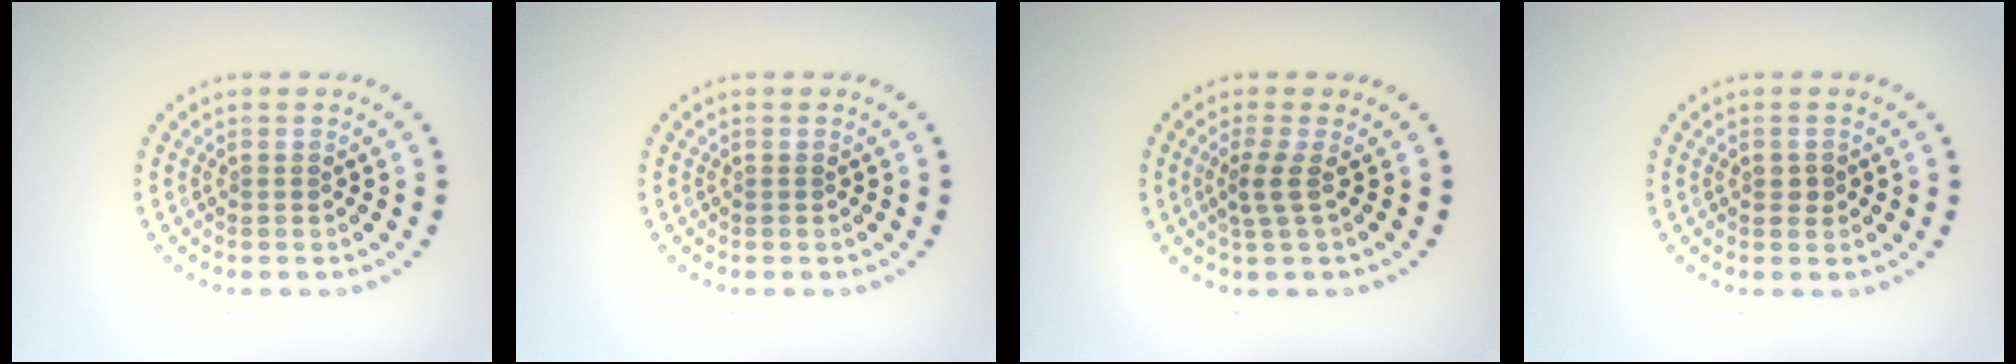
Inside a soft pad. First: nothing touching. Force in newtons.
{"total": 0.0}
{"total": 2.0, "press": 1.3, "slide": 1.5}
{"total": 1.0, "press": 1.0, "slide": 0.1}